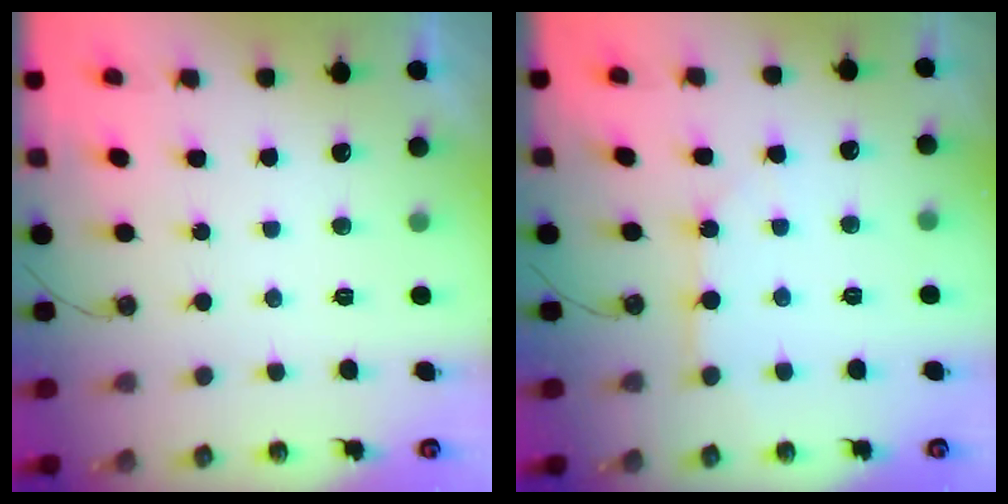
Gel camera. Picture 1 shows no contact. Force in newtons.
{"total": 5.3, "press": 5.3, "slide": 0.4}